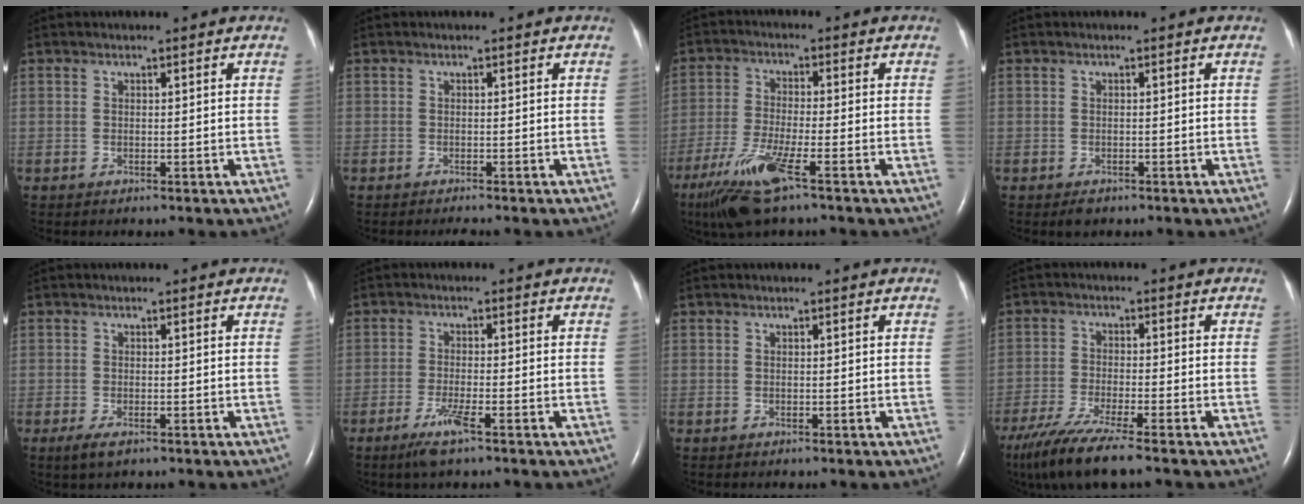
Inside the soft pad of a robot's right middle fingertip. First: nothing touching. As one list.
[{"total": 1.1, "force": [-1.0, -0.1, 0.4], "torque": [-0.009, -0.001, -0.013]}, {"total": 9.6, "force": [-5.7, 0.9, 7.6], "torque": [-0.167, -0.028, -0.106]}, {"total": 1.2, "force": [-0.9, 0.6, 0.6], "torque": [-0.013, -0.001, -0.009]}, {"total": 2.1, "force": [-1.2, 0.7, 1.6], "torque": [-0.040, -0.005, -0.020]}, {"total": 4.2, "force": [-2.6, 0.1, 3.3], "torque": [-0.077, -0.010, -0.052]}, {"total": 0.0}, {"total": 10.4, "force": [-8.3, -0.2, 6.3], "torque": [-0.117, -0.033, -0.144]}]